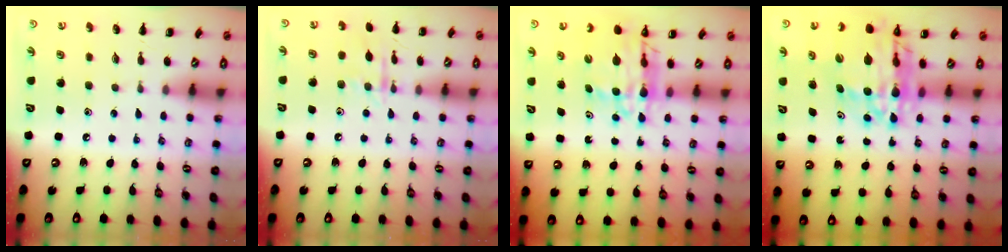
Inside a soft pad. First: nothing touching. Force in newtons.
{"total": 8.2, "press": 8.1, "slide": 1.3}
{"total": 10.2, "press": 9.6, "slide": 3.5}
{"total": 15.1, "press": 14.5, "slide": 4.2}